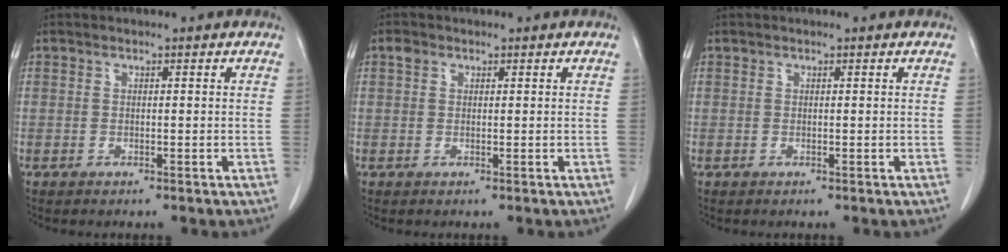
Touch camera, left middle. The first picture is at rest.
{"total": 1.0, "force": [0.5, 0.8, 0.4], "torque": [-0.007, 0.011, 0.008]}
{"total": 0.0}